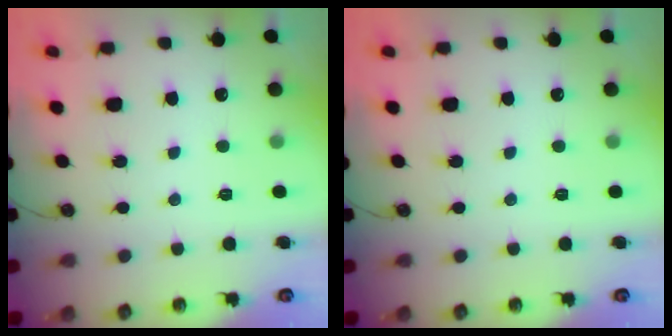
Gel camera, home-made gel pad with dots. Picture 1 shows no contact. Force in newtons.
{"total": 0.0}